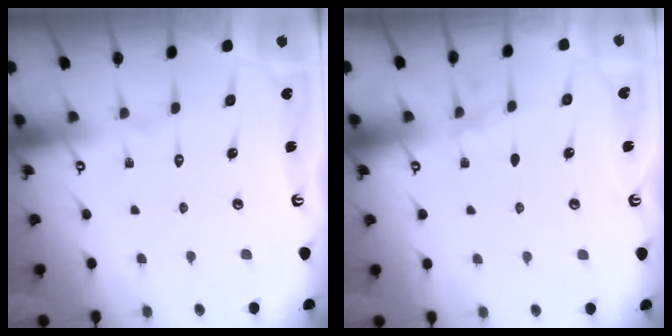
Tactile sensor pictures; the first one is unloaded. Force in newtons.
{"total": 2.2, "press": 1.4, "slide": 1.7}